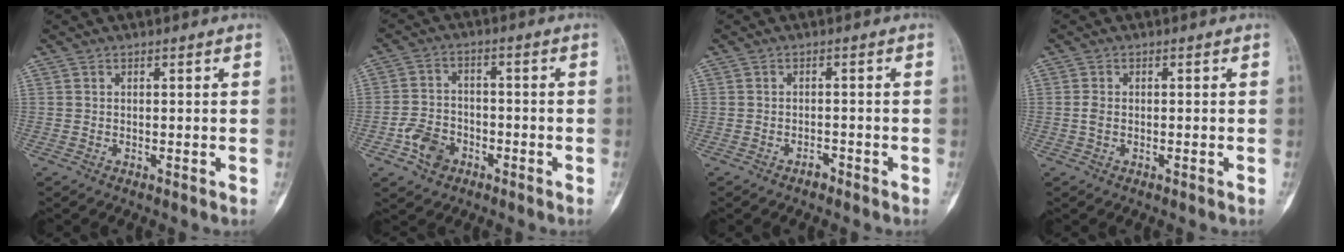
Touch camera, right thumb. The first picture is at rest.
{"total": 6.7, "force": [-3.3, 5.0, 3.0], "torque": [-0.039, 0.022, -0.058]}
{"total": 1.3, "force": [-1.1, 0.6, 0.4], "torque": [-0.007, 0.006, -0.018]}
{"total": 1.4, "force": [-0.3, 0.8, 1.1], "torque": [-0.029, 0.003, -0.007]}